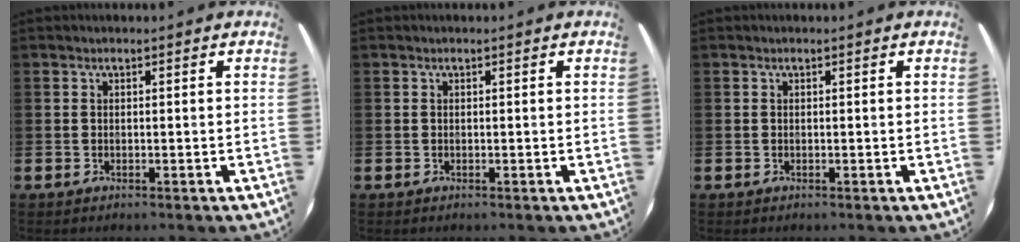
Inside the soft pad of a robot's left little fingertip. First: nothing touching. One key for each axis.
{"total": 0.0}
{"total": 0.0}